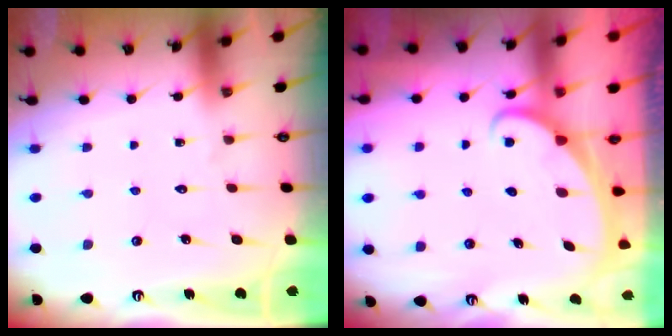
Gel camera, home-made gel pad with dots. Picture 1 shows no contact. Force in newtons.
{"total": 1.8, "press": 1.8, "slide": 0.1}